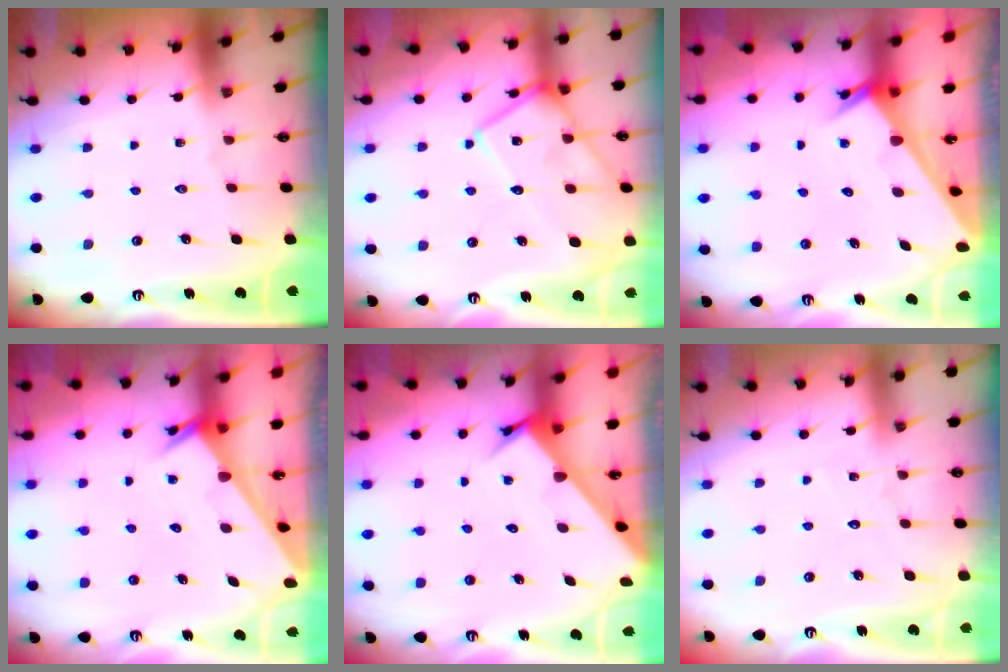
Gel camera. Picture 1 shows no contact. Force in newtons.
{"total": 16.1, "press": 16.0, "slide": 1.4}
{"total": 2.4, "press": 2.4, "slide": 0.1}
{"total": 1.8, "press": 1.8, "slide": 0.1}
{"total": 3.5, "press": 3.5, "slide": 0.2}
{"total": 3.0, "press": 3.0, "slide": 0.3}